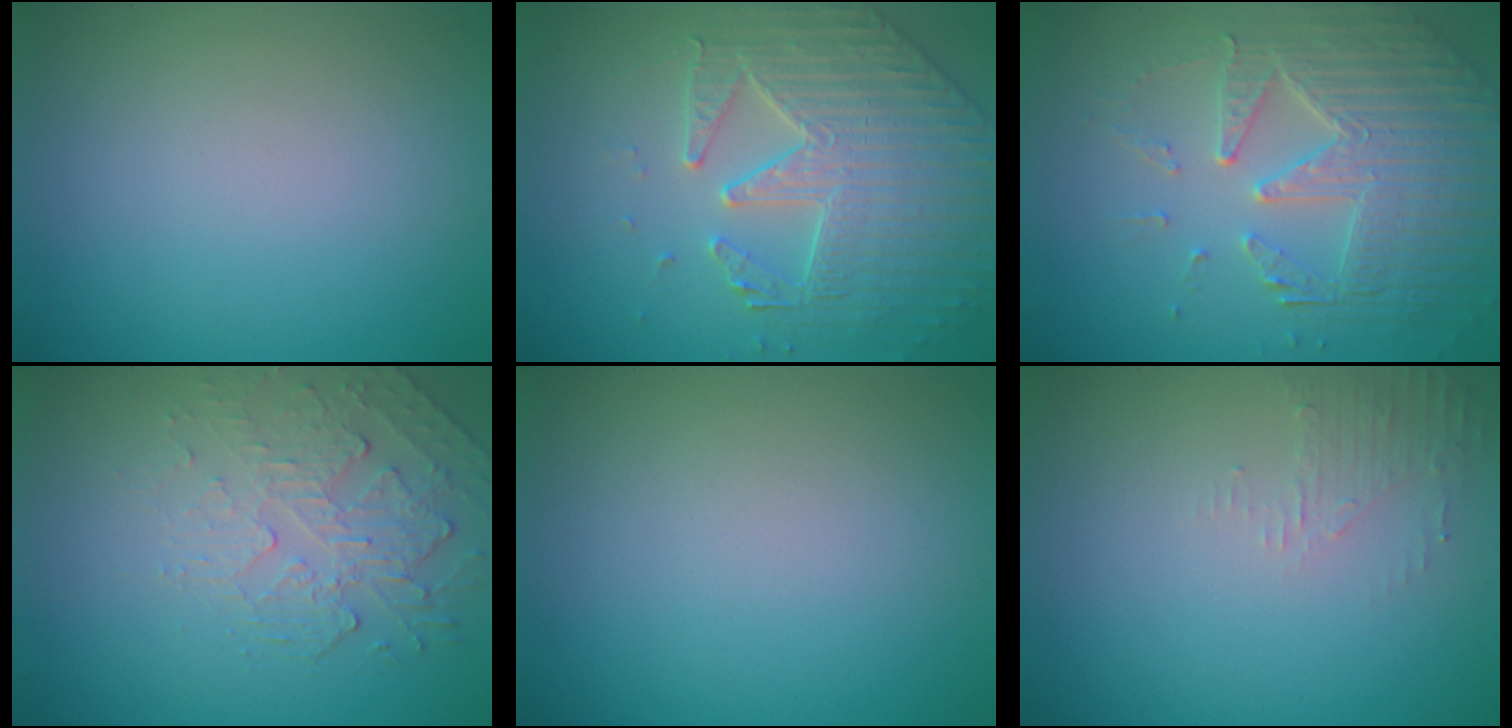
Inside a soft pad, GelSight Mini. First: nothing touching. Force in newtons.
{"total": 4.4, "press": 4.4, "slide": 0.3}
{"total": 5.9, "press": 4.7, "slide": 3.6}
{"total": 2.4, "press": 1.7, "slide": 1.7}
{"total": 0.0}
{"total": 1.6, "press": 1.5, "slide": 0.4}